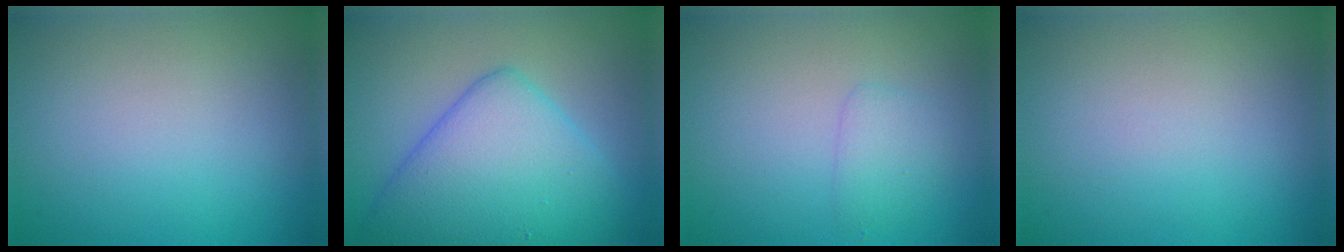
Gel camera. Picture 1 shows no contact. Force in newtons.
{"total": 8.4, "press": 8.4, "slide": 0.2}
{"total": 1.6, "press": 1.6, "slide": 0.1}
{"total": 0.0}